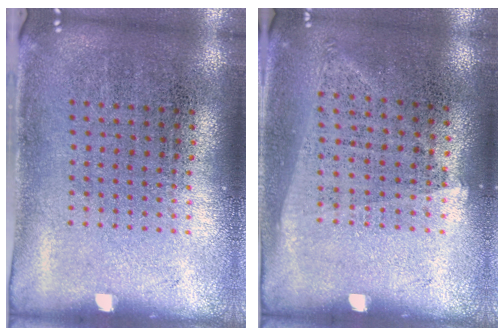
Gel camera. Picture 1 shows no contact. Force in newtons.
{"total": 1.0, "press": 0.9, "slide": 0.4}